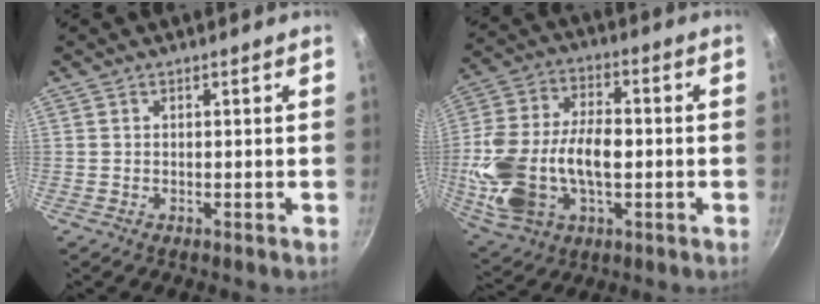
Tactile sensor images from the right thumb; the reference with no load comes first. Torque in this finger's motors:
{"motor_torque": [2.64, 2.37, 1.63, -1.03, 0.67]}